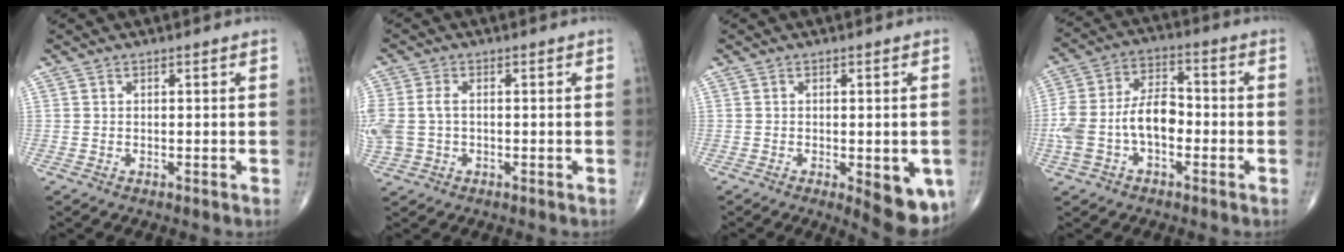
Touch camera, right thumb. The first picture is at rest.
{"total": 7.3, "force": [-0.3, 5.1, 5.3], "torque": [-0.147, 0.014, -0.002]}
{"total": 9.7, "force": [-3.0, 3.6, 8.5], "torque": [-0.088, -0.013, -0.032]}
{"total": 12.7, "force": [-2.7, 7.3, 10.1], "torque": [-0.207, 0.043, -0.055]}